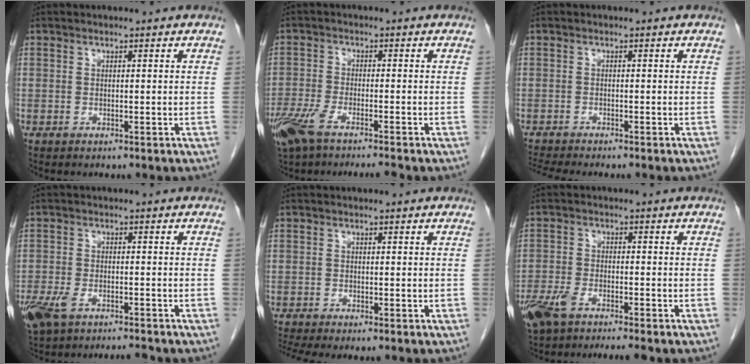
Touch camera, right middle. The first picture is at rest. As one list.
[{"total": 8.6, "force": [-6.5, 1.2, 5.5], "torque": [-0.105, -0.012, -0.116]}, {"total": 5.1, "force": [-4.7, -0.2, 2.1], "torque": [-0.032, -0.010, -0.074]}, {"total": 7.3, "force": [-5.2, 2.6, 4.5], "torque": [-0.092, -0.004, -0.092]}, {"total": 3.4, "force": [-2.7, 0.1, 2.2], "torque": [-0.043, -0.009, -0.049]}, {"total": 8.4, "force": [-6.1, 2.0, 5.5], "torque": [-0.103, -0.008, -0.104]}]